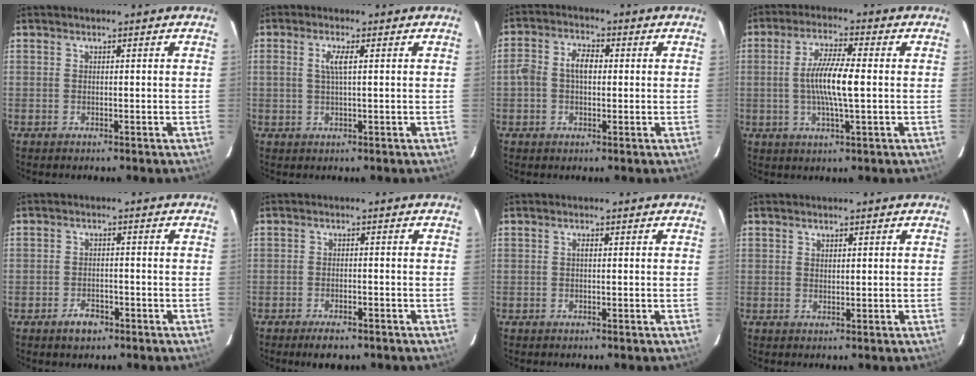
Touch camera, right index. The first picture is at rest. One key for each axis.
{"total": 2.8, "fx": 0.6, "fy": 0.4, "fz": 2.7, "tx": -0.054, "ty": 0.002, "tz": 0.012}
{"total": 5.5, "fx": 0.0, "fy": 3.7, "fz": 4.2, "tx": -0.079, "ty": 0.018, "tz": -0.001}
{"total": 8.7, "fx": -0.3, "fy": 1.1, "fz": 8.6, "tx": -0.163, "ty": 0.000, "tz": -0.007}
{"total": 3.7, "fx": -2.3, "fy": 2.3, "fz": 1.6, "tx": -0.032, "ty": 0.008, "tz": -0.033}
{"total": 4.5, "fx": -3.4, "fy": 1.7, "fz": 2.5, "tx": -0.054, "ty": -0.007, "tz": -0.050}
{"total": 0.6, "fx": 0.0, "fy": 0.2, "fz": 0.6, "tx": -0.011, "ty": 0.004, "tz": -0.002}
{"total": 1.0, "fx": 0.6, "fy": 0.6, "fz": 0.5, "tx": -0.006, "ty": 0.002, "tz": 0.011}